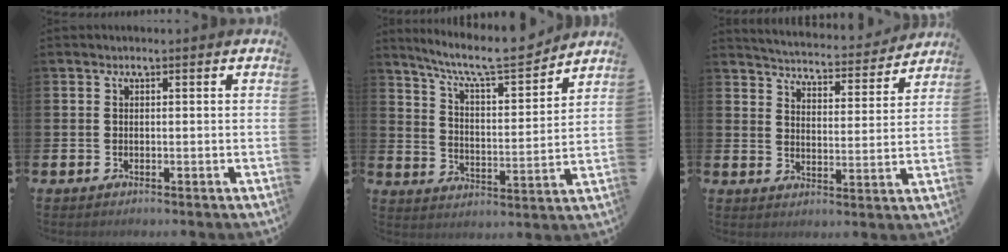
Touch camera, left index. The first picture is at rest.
{"total": 8.8, "force": [7.9, 1.3, 3.5], "torque": [-0.085, -0.059, 0.132]}
{"total": 4.8, "force": [4.8, 0.5, 0.3], "torque": [-0.023, -0.043, 0.078]}